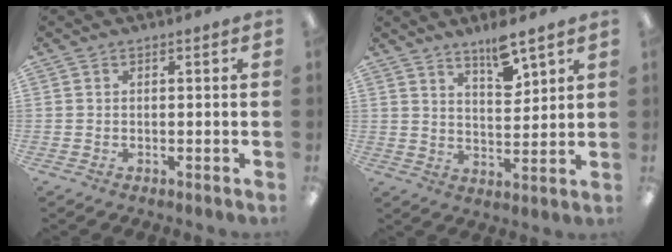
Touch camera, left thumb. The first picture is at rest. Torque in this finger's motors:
{"motor_torque": [0.26, 0.26, 0.11, 0.01, -0.04]}